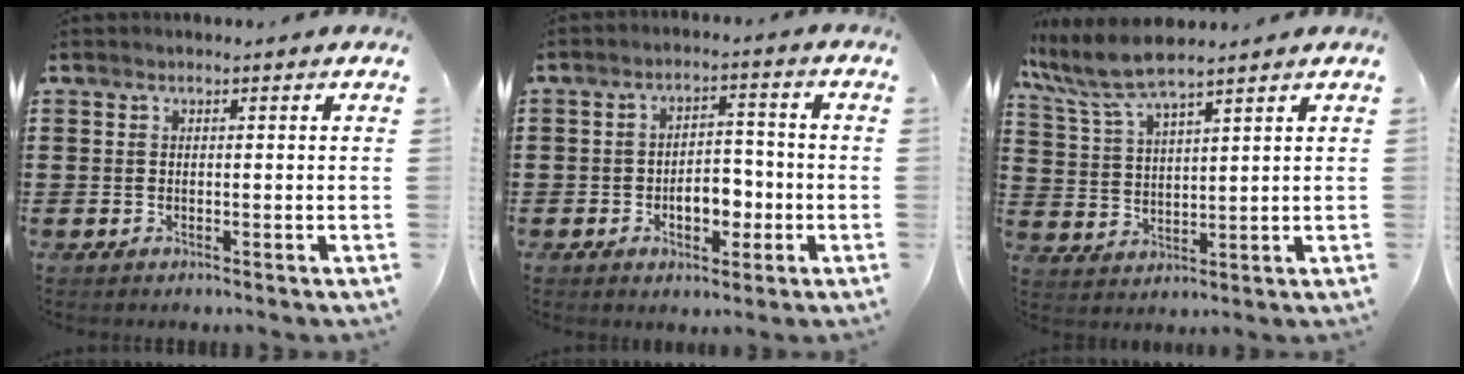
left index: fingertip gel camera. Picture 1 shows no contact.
{"total": 5.7, "force": [-1.9, 3.5, 4.1], "torque": [-0.068, 0.008, -0.037]}
{"total": 7.2, "force": [6.1, 0.8, 3.7], "torque": [-0.093, -0.018, 0.109]}